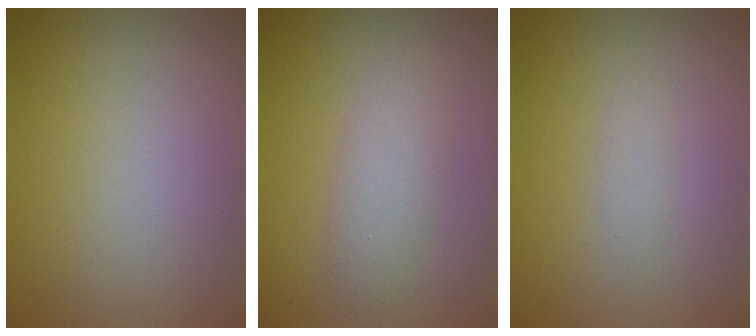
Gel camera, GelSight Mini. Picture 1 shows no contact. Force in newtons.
{"total": 2.6, "press": 2.6, "slide": 0.1}
{"total": 0.9, "press": 0.9, "slide": 0.0}